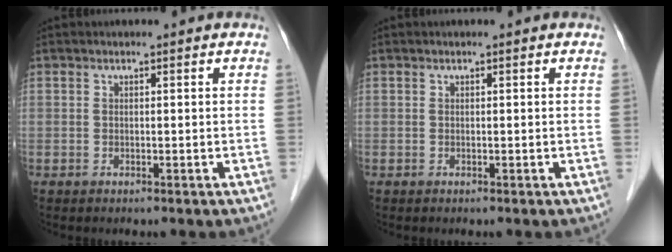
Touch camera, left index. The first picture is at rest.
{"total": 0.0}